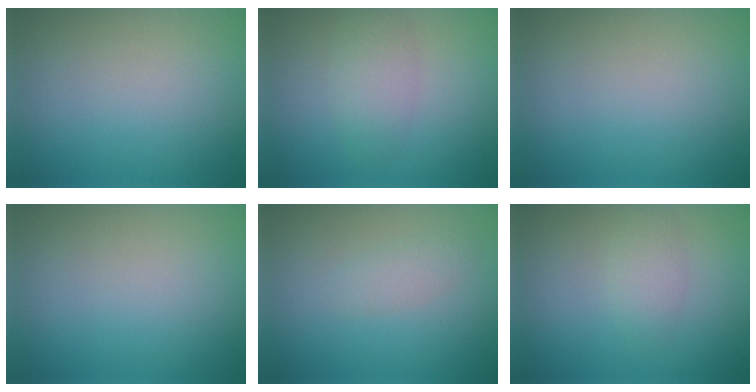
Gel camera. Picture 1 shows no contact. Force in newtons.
{"total": 2.7, "press": 2.7, "slide": 0.1}
{"total": 0.0}
{"total": 0.0}
{"total": 1.3, "press": 1.3, "slide": 0.0}
{"total": 1.7, "press": 1.7, "slide": 0.0}